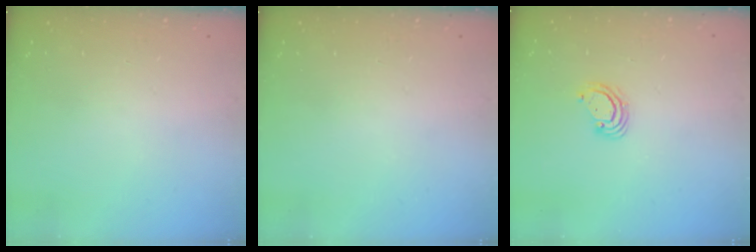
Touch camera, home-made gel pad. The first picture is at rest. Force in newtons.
{"total": 0.0}
{"total": 4.4, "press": 4.4, "slide": 0.5}